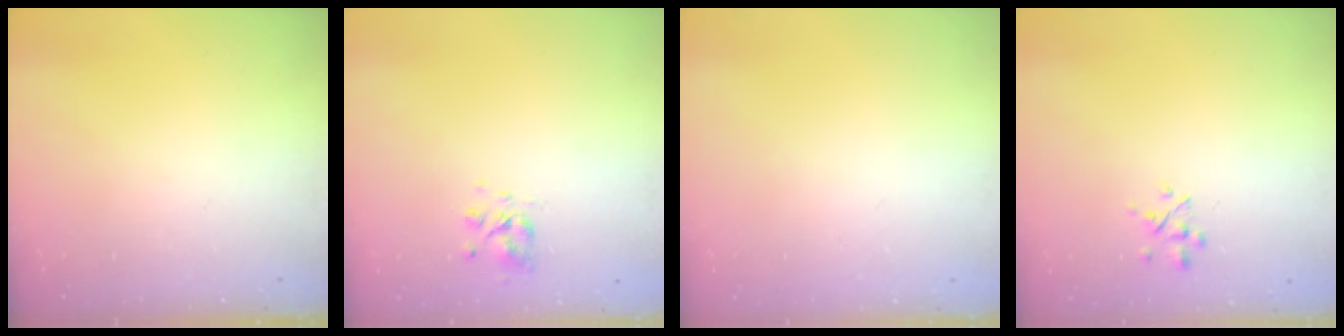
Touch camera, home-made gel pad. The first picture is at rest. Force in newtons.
{"total": 3.7, "press": 3.3, "slide": 1.6}
{"total": 1.9, "press": 1.9, "slide": 0.2}
{"total": 2.8, "press": 2.7, "slide": 0.9}